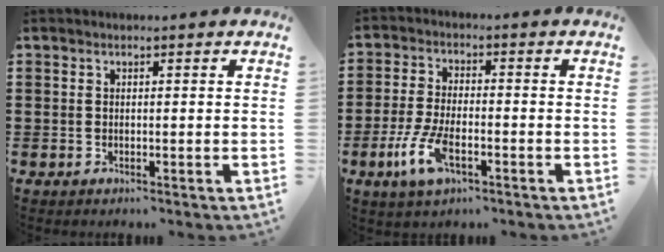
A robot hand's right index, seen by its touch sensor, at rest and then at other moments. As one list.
[{"total": 7.1, "force": [-3.0, 2.7, 5.8], "torque": [-0.140, -0.014, -0.061]}]